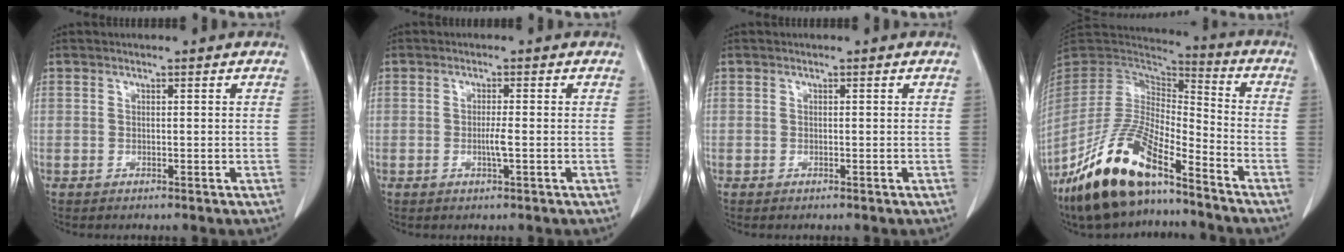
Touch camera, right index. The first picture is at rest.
{"total": 1.9, "force": [-0.4, 0.0, 1.9], "torque": [-0.037, -0.003, -0.007]}
{"total": 0.0}
{"total": 18.7, "force": [-13.0, 5.3, 12.3], "torque": [-0.256, -0.017, -0.244]}